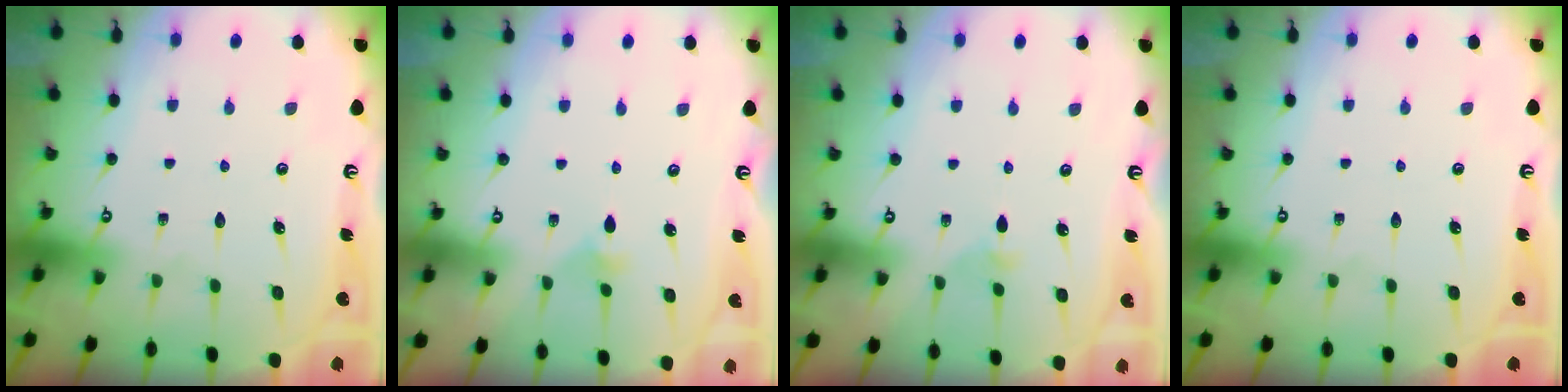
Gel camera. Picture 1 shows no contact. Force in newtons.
{"total": 2.8, "press": 2.7, "slide": 0.7}
{"total": 2.7, "press": 2.6, "slide": 0.9}
{"total": 0.0}